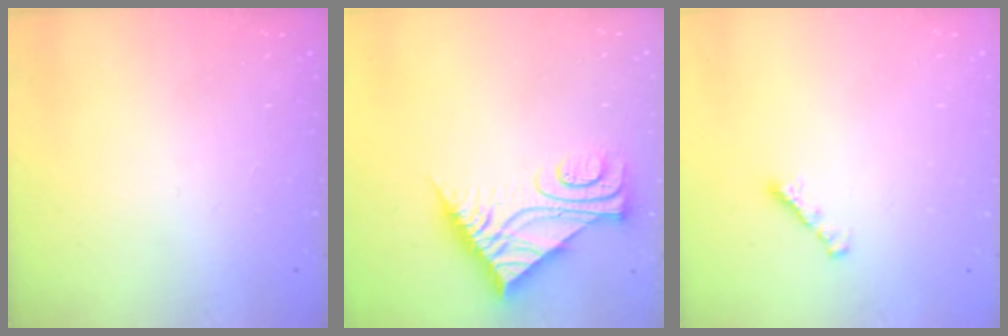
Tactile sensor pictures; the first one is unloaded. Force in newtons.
{"total": 8.3, "press": 8.3, "slide": 0.5}
{"total": 1.7, "press": 1.6, "slide": 0.5}